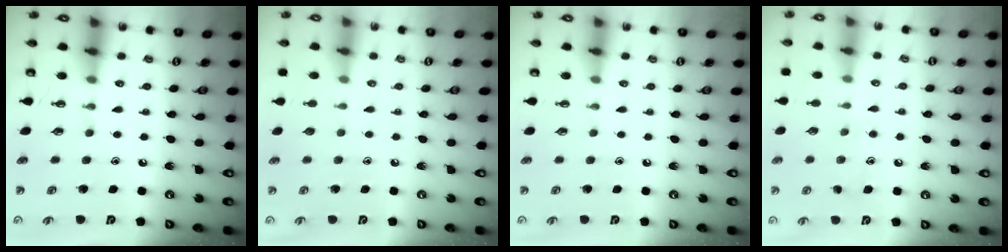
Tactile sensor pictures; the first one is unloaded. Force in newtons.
{"total": 0.0}
{"total": 0.0}
{"total": 7.6, "press": 7.6, "slide": 0.5}